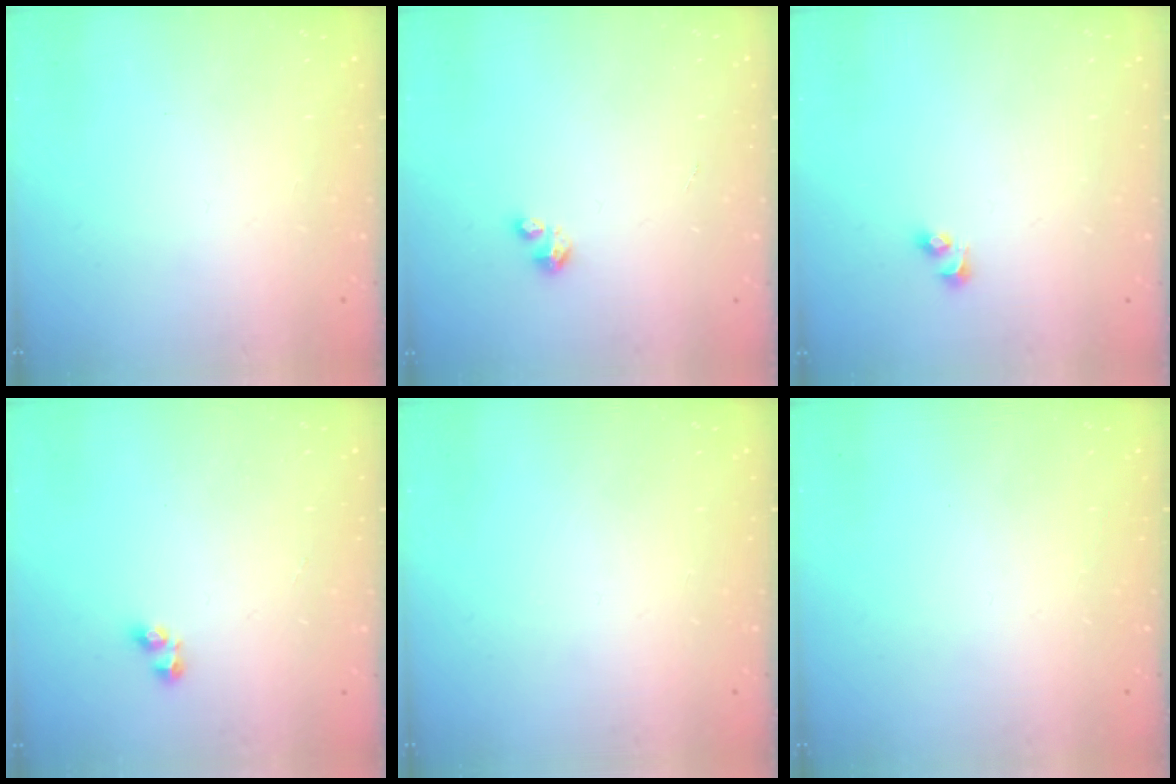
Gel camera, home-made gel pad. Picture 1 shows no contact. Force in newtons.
{"total": 2.1, "press": 2.0, "slide": 0.5}
{"total": 2.7, "press": 2.5, "slide": 1.2}
{"total": 2.5, "press": 2.5, "slide": 0.1}
{"total": 0.0}
{"total": 0.0}